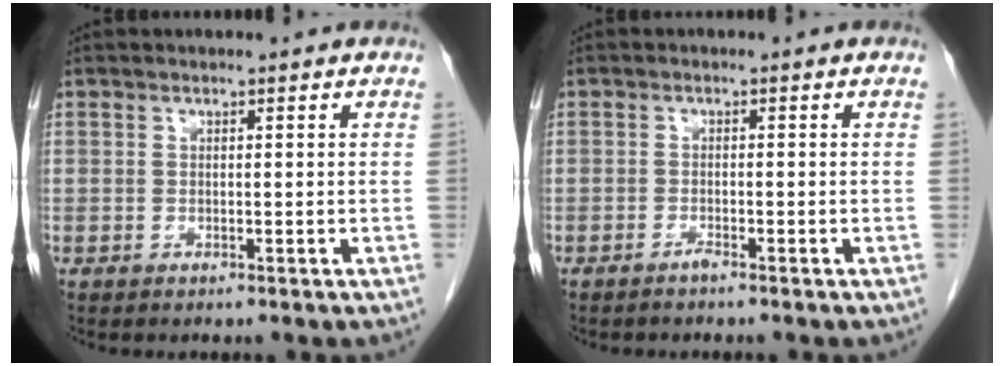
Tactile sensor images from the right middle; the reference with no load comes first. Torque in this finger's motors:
{"motor_torque": [-0.56, -0.01, 0.04, -0.01]}